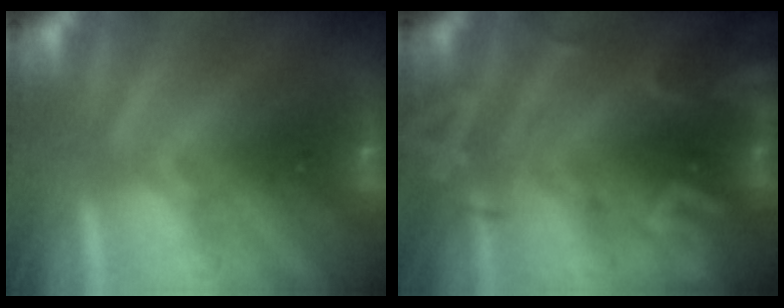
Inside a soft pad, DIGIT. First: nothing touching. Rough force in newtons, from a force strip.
{"total": 2.7}